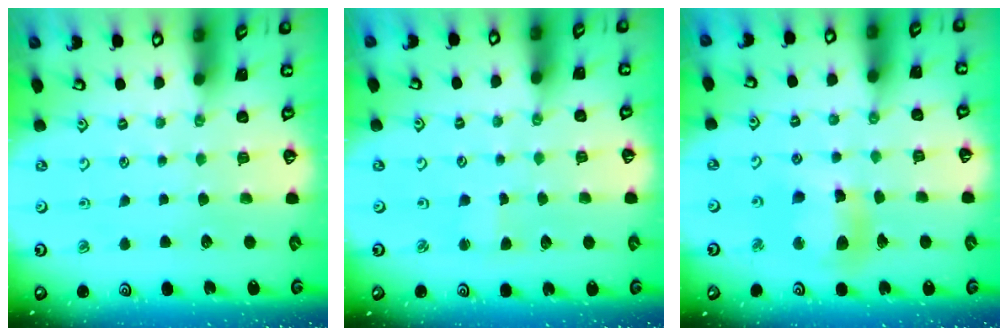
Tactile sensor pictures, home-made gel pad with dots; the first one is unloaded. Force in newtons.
{"total": 1.6, "press": 1.6, "slide": 0.3}
{"total": 11.7, "press": 11.5, "slide": 1.8}